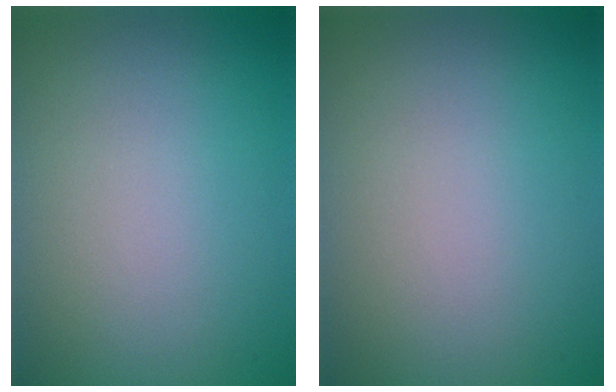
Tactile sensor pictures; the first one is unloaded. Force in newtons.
{"total": 0.0}